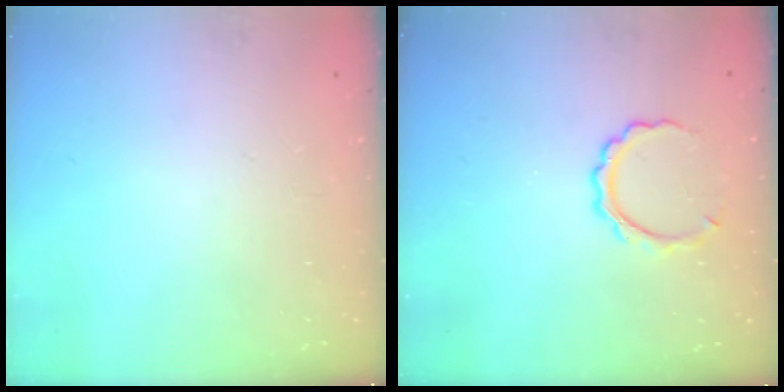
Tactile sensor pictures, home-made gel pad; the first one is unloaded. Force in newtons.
{"total": 6.2, "press": 6.2, "slide": 0.4}